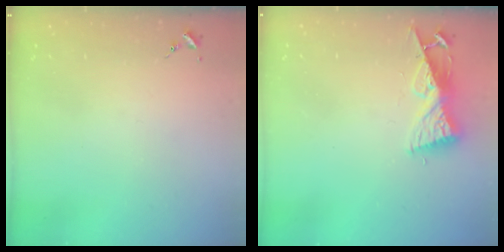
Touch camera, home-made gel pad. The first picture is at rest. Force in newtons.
{"total": 8.2, "press": 8.2, "slide": 0.7}